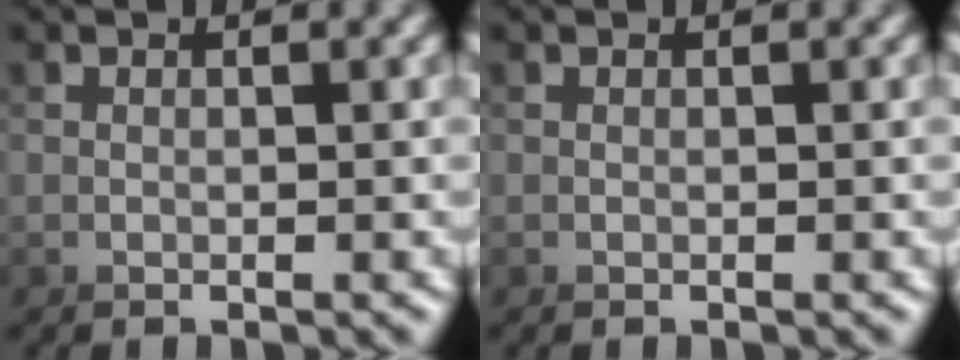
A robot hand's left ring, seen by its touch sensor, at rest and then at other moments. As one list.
[{"total": 0.0}]